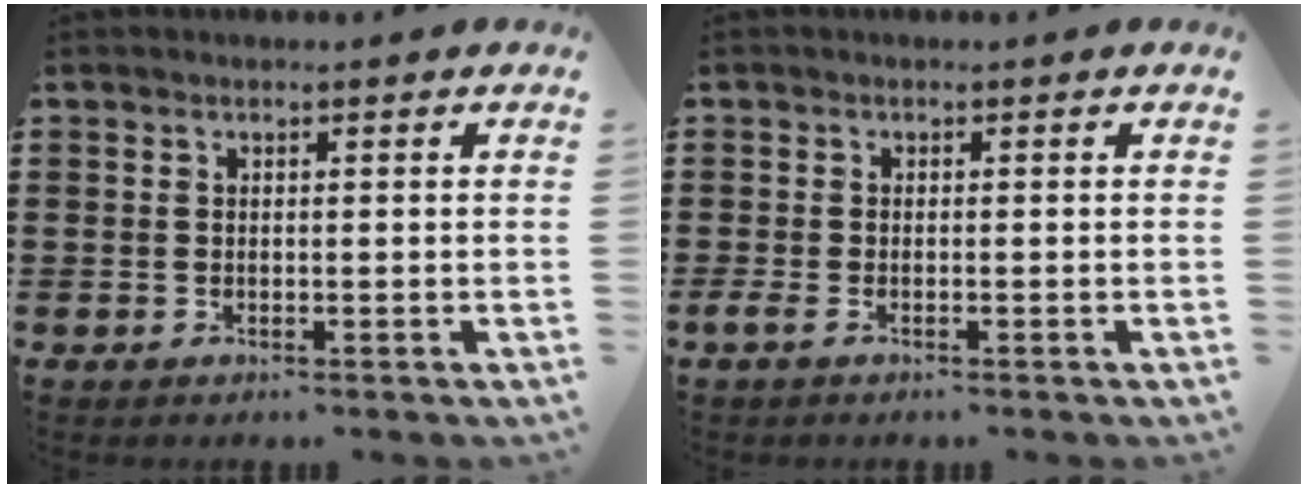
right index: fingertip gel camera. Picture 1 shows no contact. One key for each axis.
{"total": 0.7, "fx": -0.4, "fy": 0.2, "fz": 0.6, "tx": -0.019, "ty": -0.007, "tz": -0.009}